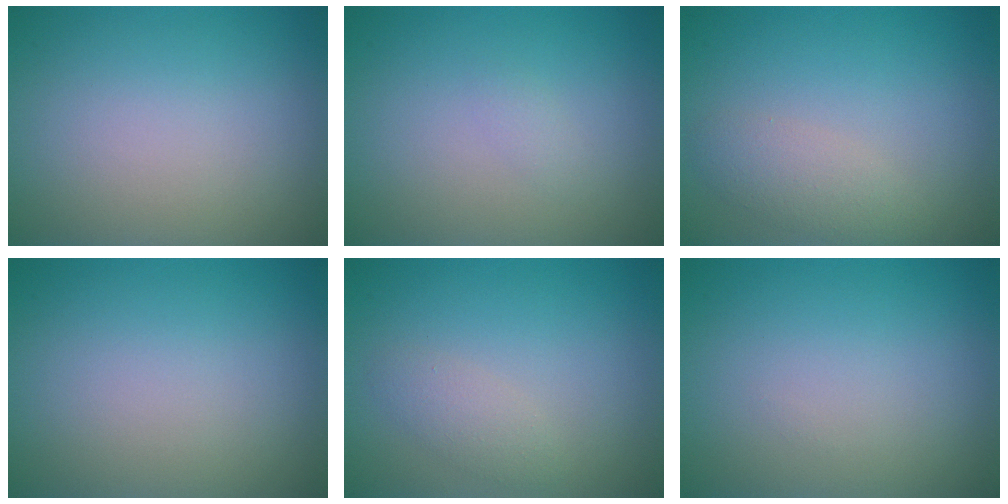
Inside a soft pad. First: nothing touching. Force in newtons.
{"total": 0.6, "press": 0.6, "slide": 0.1}
{"total": 2.3, "press": 2.3, "slide": 0.2}
{"total": 0.0}
{"total": 1.6, "press": 1.6, "slide": 0.0}
{"total": 0.0}